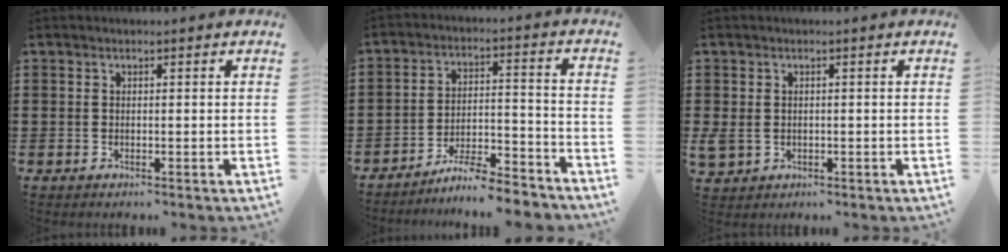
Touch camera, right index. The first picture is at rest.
{"total": 7.1, "force": [-6.7, 0.3, 2.4], "torque": [-0.040, 0.006, -0.129]}
{"total": 1.7, "force": [0.0, 1.5, 0.8], "torque": [-0.028, 0.001, -0.003]}